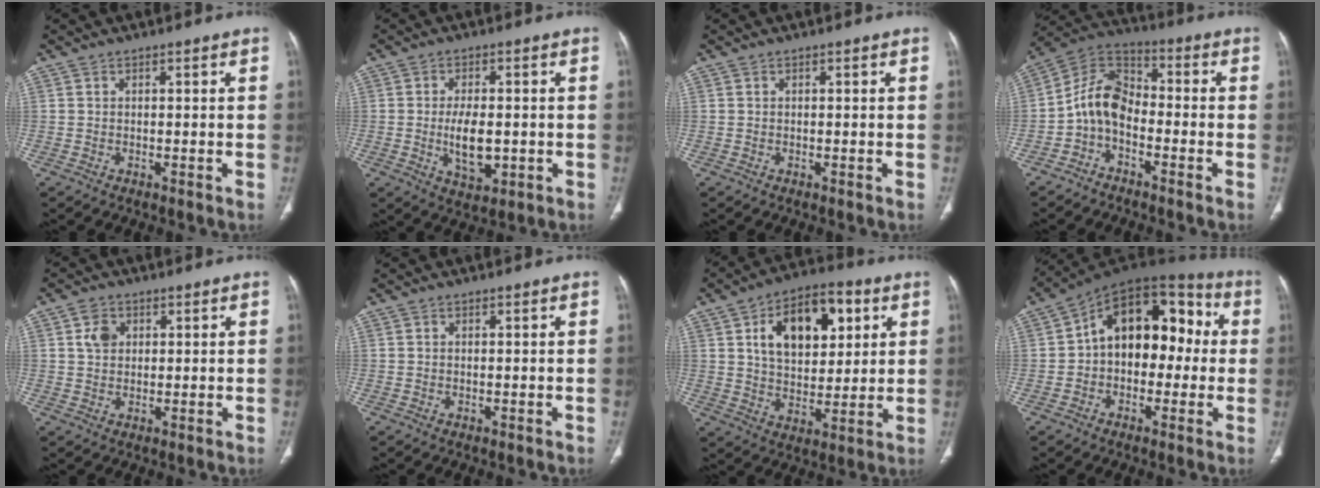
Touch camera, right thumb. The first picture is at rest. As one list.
[{"total": 7.6, "force": [-0.9, 3.9, 6.5], "torque": [-0.105, -0.007, -0.007]}, {"total": 0.0}, {"total": 8.8, "force": [-2.9, 5.8, 6.0], "torque": [-0.102, 0.057, -0.073]}, {"total": 4.0, "force": [1.2, 3.1, 2.2], "torque": [-0.026, -0.002, 0.023]}, {"total": 0.0}, {"total": 17.2, "force": [5.9, 10.1, 12.6], "torque": [-0.154, -0.005, 0.096]}, {"total": 17.0, "force": [0.7, 11.3, 12.8], "torque": [-0.136, 0.056, -0.003]}]